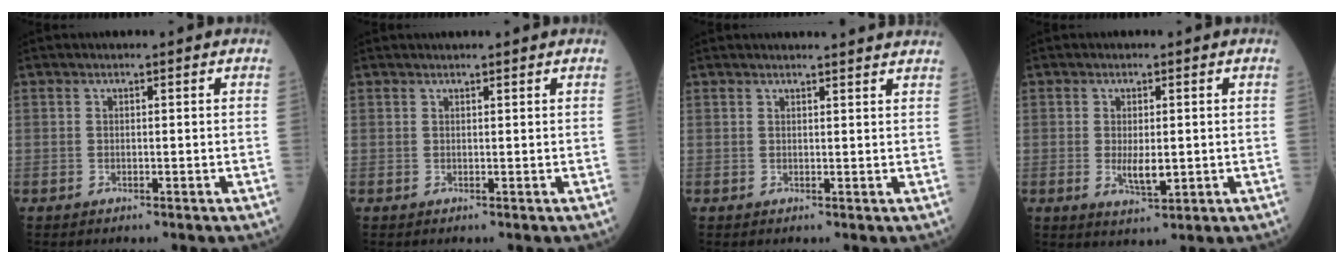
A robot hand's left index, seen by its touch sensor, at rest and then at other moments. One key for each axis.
{"total": 2.2, "fx": 2.1, "fy": 0.0, "fz": 0.8, "tx": -0.006, "ty": 0.014, "tz": 0.027}
{"total": 6.6, "fx": 6.4, "fy": -0.1, "fz": 1.6, "tx": -0.015, "ty": 0.011, "tz": 0.056}
{"total": 3.8, "fx": -0.4, "fy": 1.4, "fz": 3.5, "tx": -0.066, "ty": -0.009, "tz": -0.001}